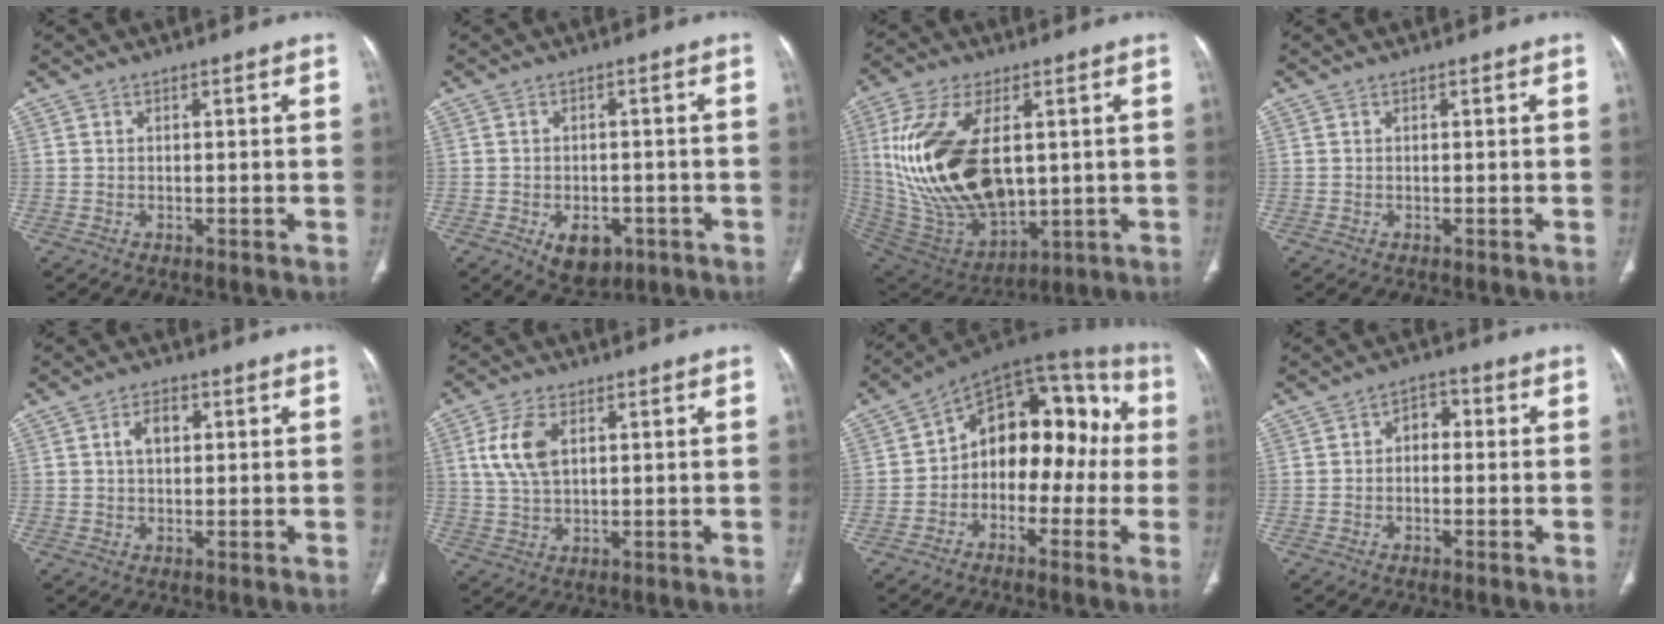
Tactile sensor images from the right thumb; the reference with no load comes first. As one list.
[{"total": 6.8, "force": [-3.0, 4.5, 4.1], "torque": [-0.041, 0.009, -0.032]}, {"total": 25.4, "force": [2.9, 13.9, 21.0], "torque": [-0.413, -0.023, 0.073]}, {"total": 0.0}, {"total": 4.0, "force": [1.1, 2.5, 3.0], "torque": [-0.049, 0.006, 0.017]}, {"total": 7.6, "force": [2.2, 4.2, 5.9], "torque": [-0.127, -0.001, 0.047]}, {"total": 17.8, "force": [-0.4, 11.6, 13.5], "torque": [-0.132, 0.059, -0.022]}, {"total": 3.7, "force": [-0.2, 2.6, 2.6], "torque": [-0.023, 0.017, -0.016]}]